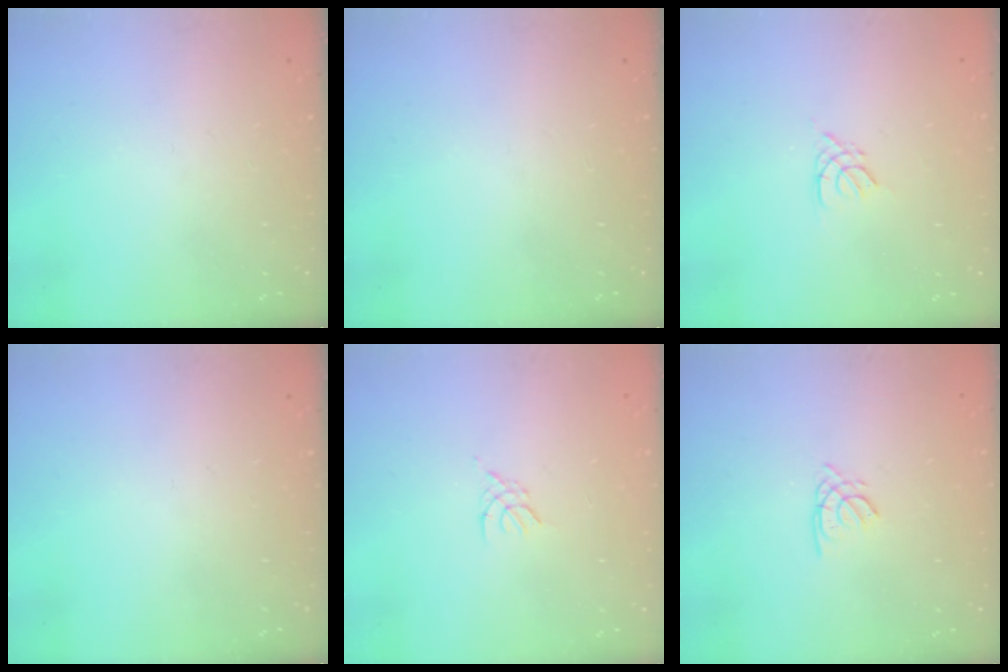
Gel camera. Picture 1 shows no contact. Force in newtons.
{"total": 0.0}
{"total": 2.7, "press": 2.7, "slide": 0.5}
{"total": 0.0}
{"total": 2.6, "press": 2.5, "slide": 0.6}
{"total": 1.6, "press": 1.5, "slide": 0.4}